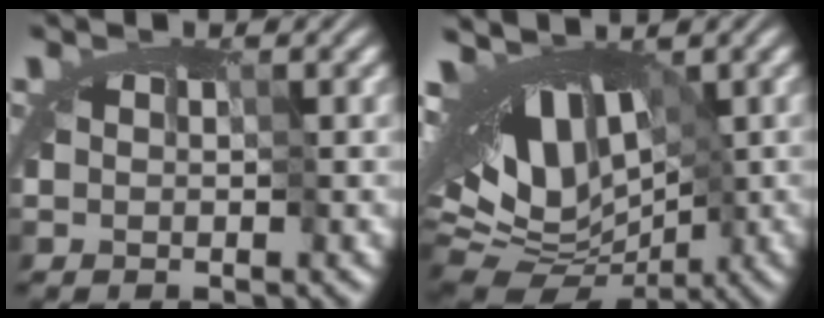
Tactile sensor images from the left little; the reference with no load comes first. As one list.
[{"total": 9.9, "force": [1.4, 5.6, 8.1], "torque": [-0.104, 0.015, 0.039]}]